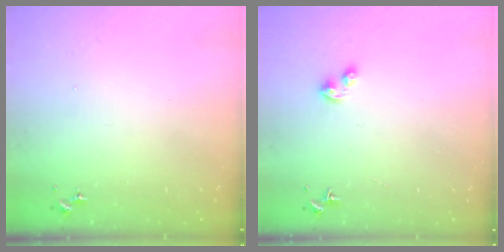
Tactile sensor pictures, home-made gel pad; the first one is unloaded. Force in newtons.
{"total": 3.2, "press": 3.2, "slide": 0.3}